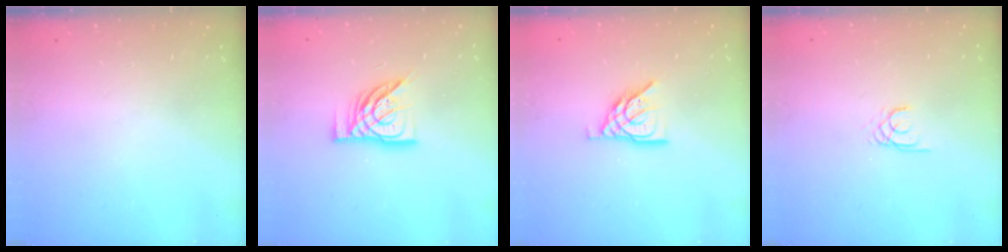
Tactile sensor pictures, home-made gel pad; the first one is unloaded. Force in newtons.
{"total": 13.3, "press": 13.2, "slide": 1.2}
{"total": 9.9, "press": 9.8, "slide": 1.2}
{"total": 1.6, "press": 1.6, "slide": 0.2}